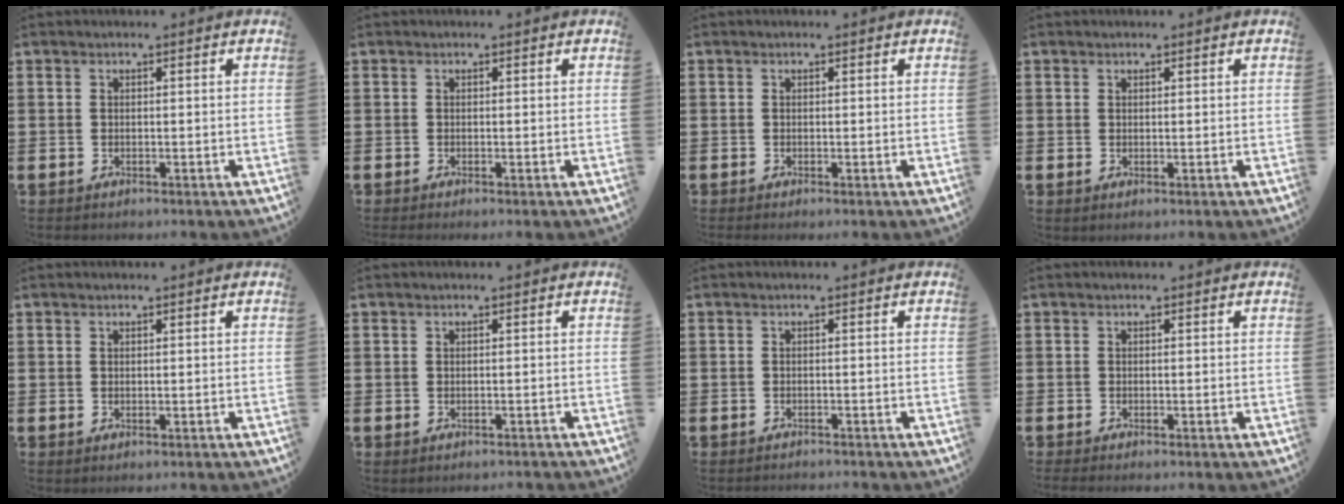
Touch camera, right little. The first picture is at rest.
{"total": 0.0}
{"total": 0.0}
{"total": 0.0}
{"total": 0.0}
{"total": 0.5, "force": [-0.5, 0.0, 0.0], "torque": [0.000, -0.002, -0.011]}
{"total": 1.0, "force": [-1.0, -0.1, -0.1], "torque": [0.000, 0.001, -0.021]}
{"total": 0.7, "force": [-0.6, 0.0, 0.2], "torque": [-0.005, -0.002, -0.013]}